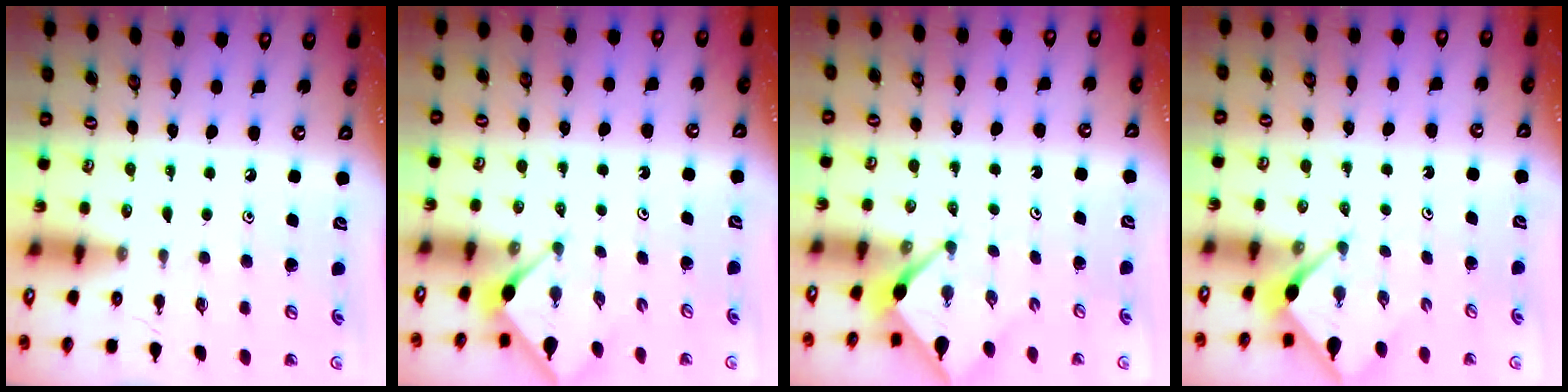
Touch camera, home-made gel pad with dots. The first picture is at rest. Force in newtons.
{"total": 2.9, "press": 2.9, "slide": 0.3}
{"total": 2.7, "press": 2.6, "slide": 0.3}
{"total": 2.6, "press": 2.6, "slide": 0.3}